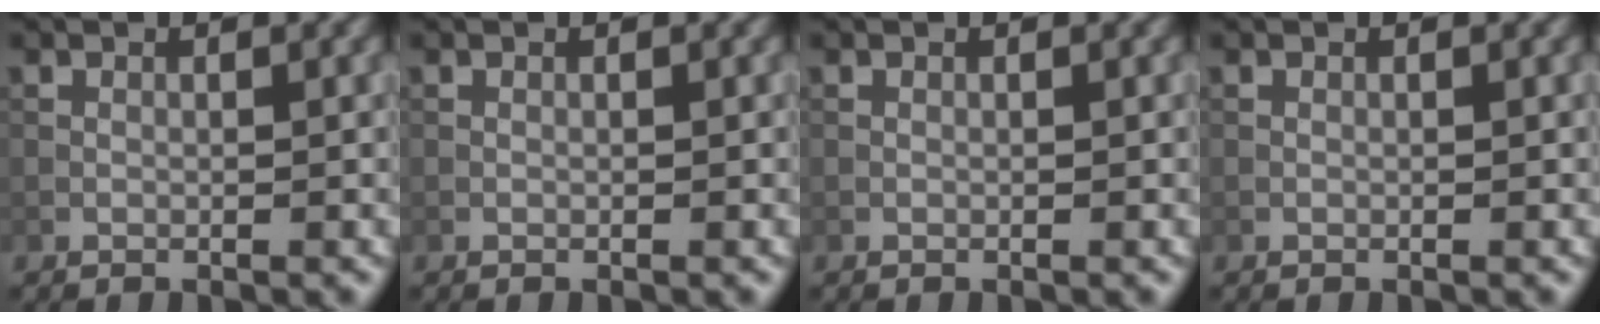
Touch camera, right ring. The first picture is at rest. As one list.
[{"total": 0.0}, {"total": 0.0}, {"total": 0.0}]